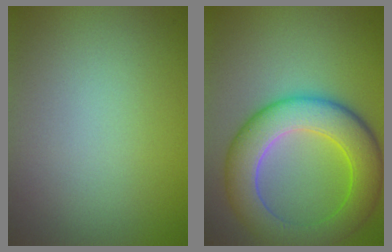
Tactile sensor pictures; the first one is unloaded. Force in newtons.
{"total": 8.2, "press": 8.2, "slide": 0.1}